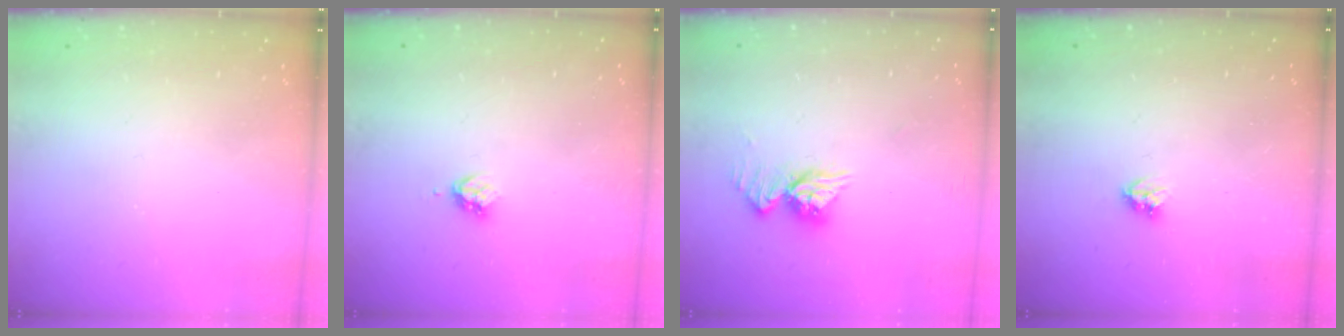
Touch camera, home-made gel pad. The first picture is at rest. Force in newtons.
{"total": 3.2, "press": 3.1, "slide": 0.5}
{"total": 9.7, "press": 9.7, "slide": 0.9}
{"total": 3.5, "press": 3.4, "slide": 0.5}